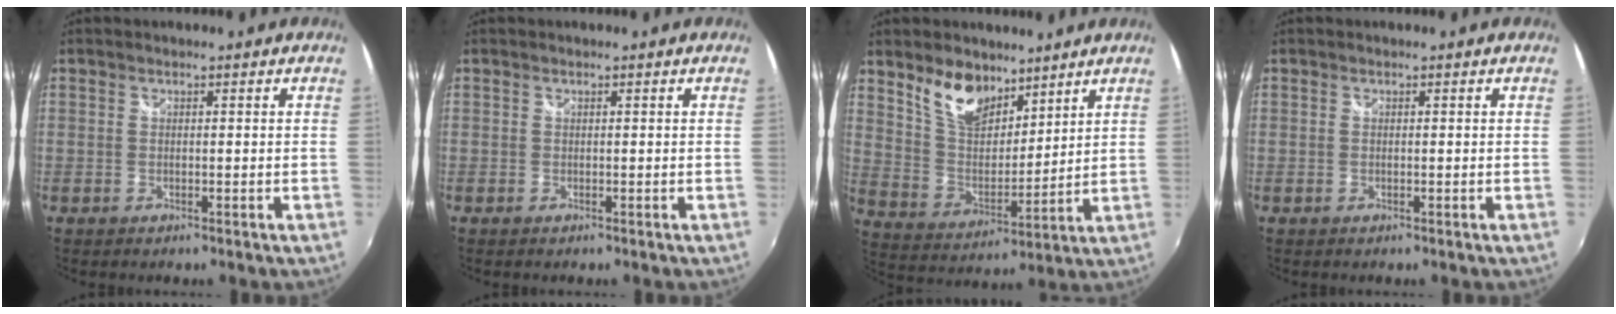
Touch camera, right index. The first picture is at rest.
{"total": 0.0}
{"total": 11.4, "force": [7.9, 5.8, 5.7], "torque": [-0.108, 0.003, 0.154]}
{"total": 0.0}